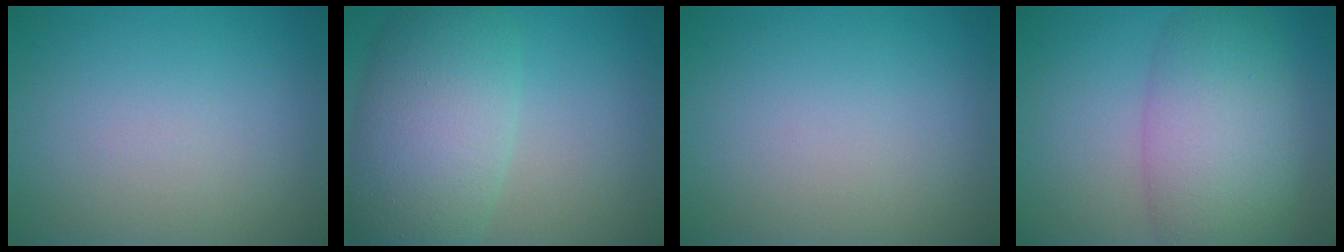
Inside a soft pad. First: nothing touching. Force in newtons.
{"total": 8.4, "press": 8.4, "slide": 0.3}
{"total": 0.0}
{"total": 7.7, "press": 7.6, "slide": 0.6}